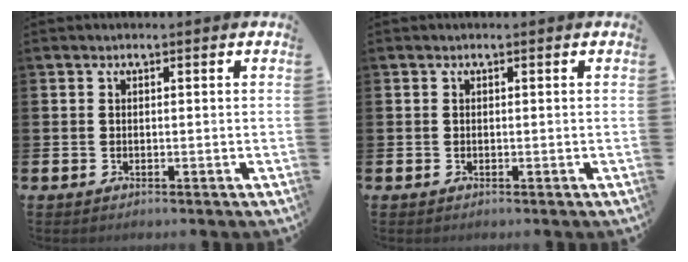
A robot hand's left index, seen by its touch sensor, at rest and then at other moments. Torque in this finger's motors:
{"motor_torque": [-0.14, -0.02, -0.02, -0.01]}